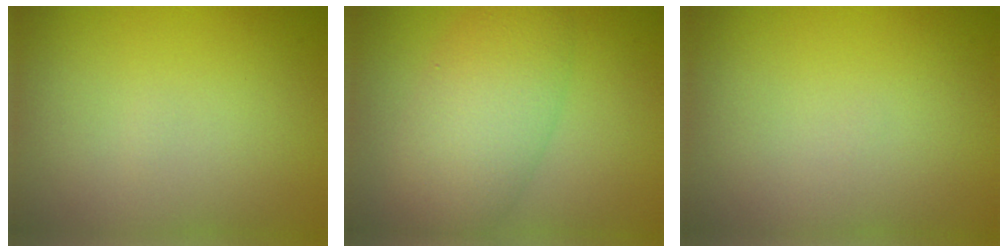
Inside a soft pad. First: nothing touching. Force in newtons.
{"total": 6.5, "press": 6.5, "slide": 0.1}
{"total": 0.0}